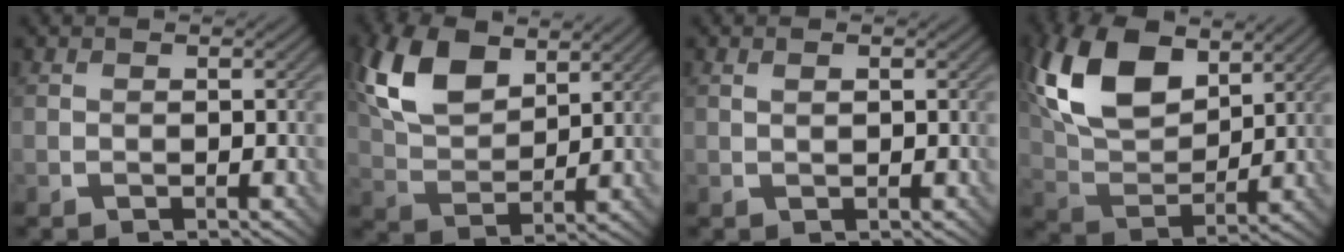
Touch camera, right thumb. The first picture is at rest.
{"total": 10.0, "force": [5.1, 5.4, 6.7], "torque": [-0.164, 0.012, 0.103]}
{"total": 0.8, "force": [0.4, 0.3, 0.7], "torque": [-0.014, 0.000, 0.007]}
{"total": 13.8, "force": [6.5, 7.5, 9.6], "torque": [-0.223, 0.020, 0.121]}